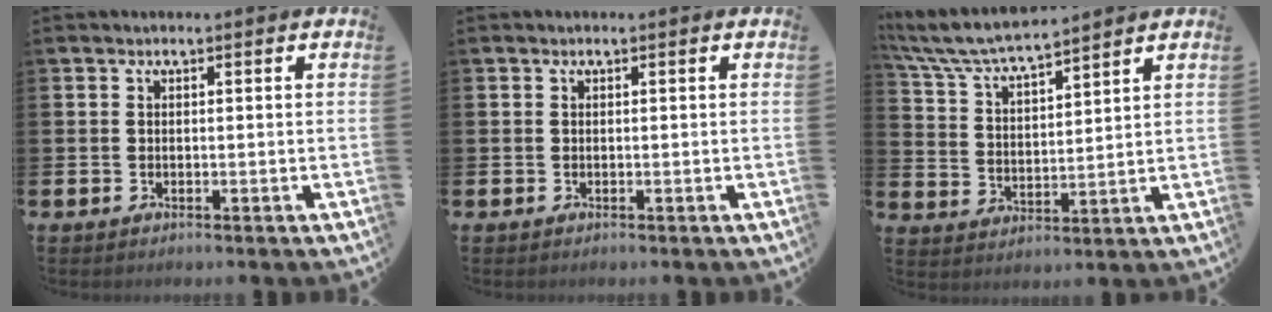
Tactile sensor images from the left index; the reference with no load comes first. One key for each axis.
{"total": 0.0}
{"total": 7.0, "fx": 6.6, "fy": 0.5, "fz": 2.1, "tx": -0.069, "ty": -0.038, "tz": 0.116}